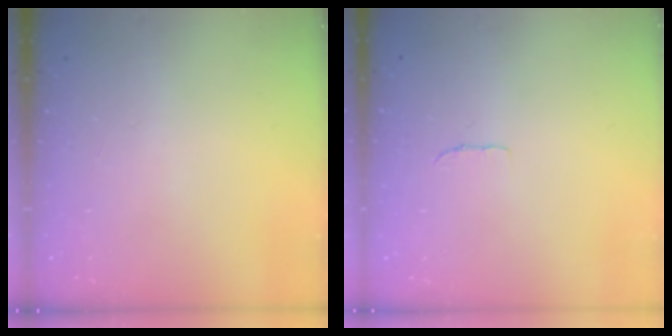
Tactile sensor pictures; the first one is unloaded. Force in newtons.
{"total": 3.4, "press": 3.4, "slide": 0.2}